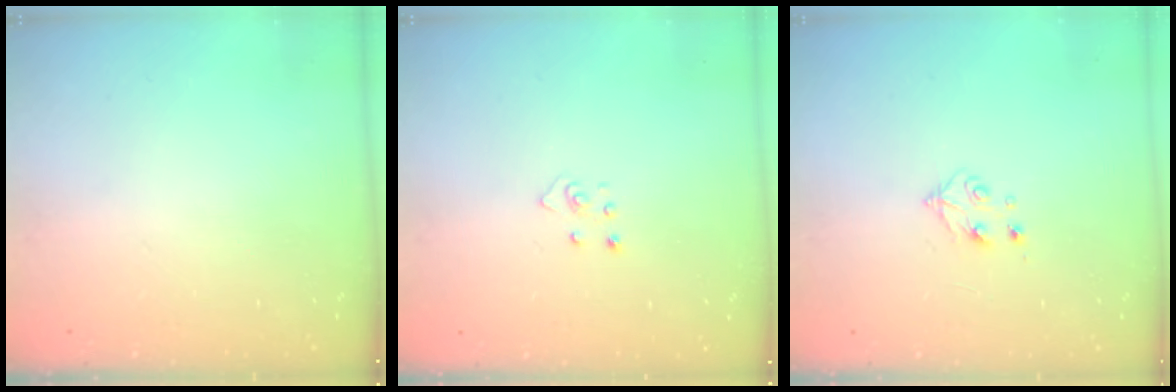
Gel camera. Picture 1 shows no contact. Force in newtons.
{"total": 2.5, "press": 2.4, "slide": 0.3}
{"total": 4.2, "press": 4.1, "slide": 0.8}